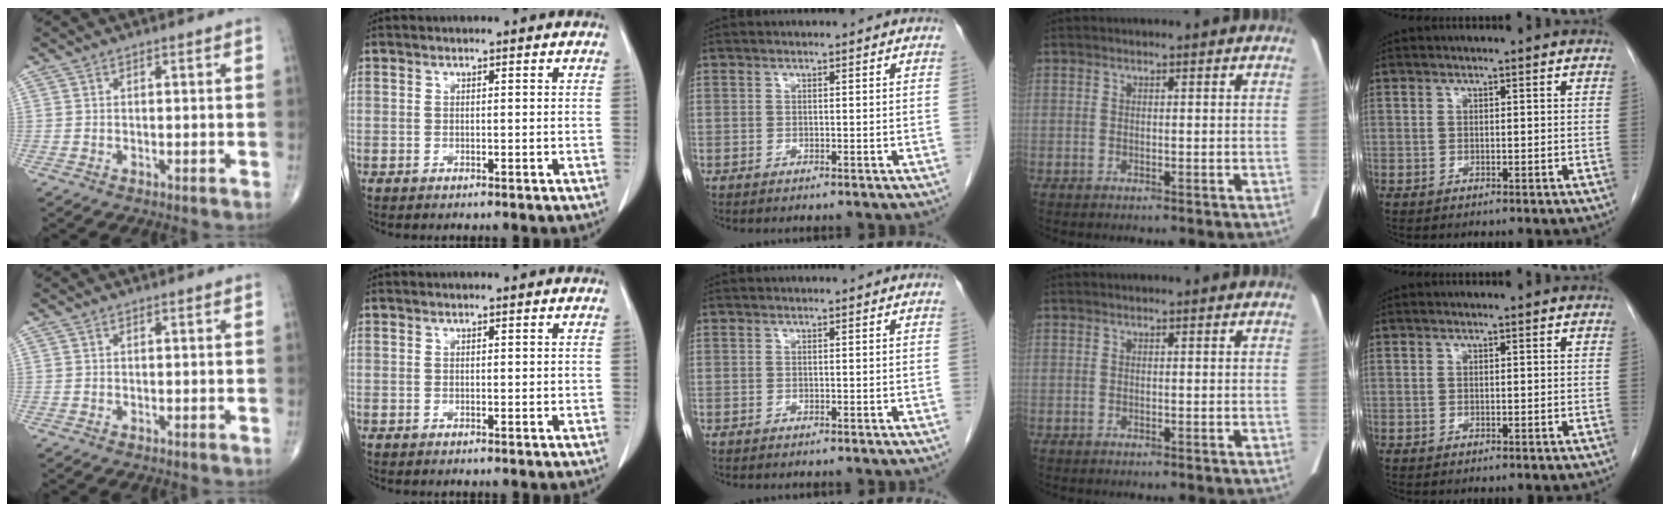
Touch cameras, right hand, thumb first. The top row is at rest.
{}